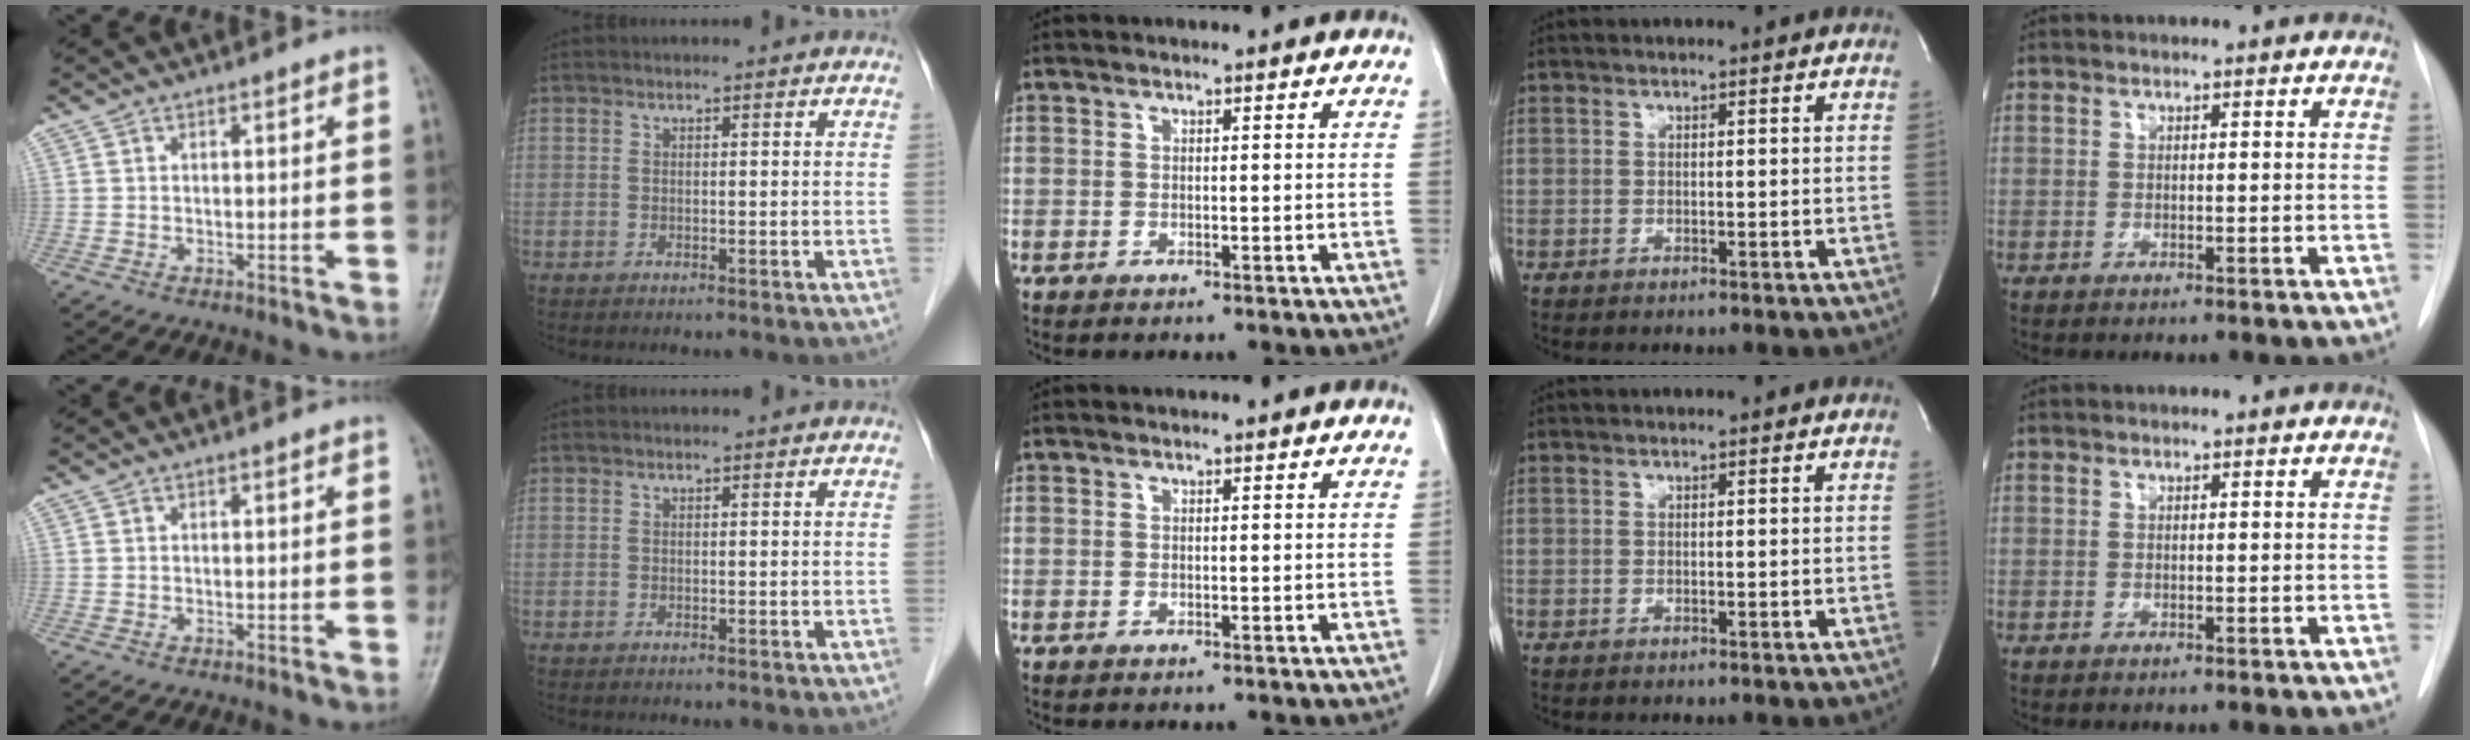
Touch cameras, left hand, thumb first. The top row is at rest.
{}